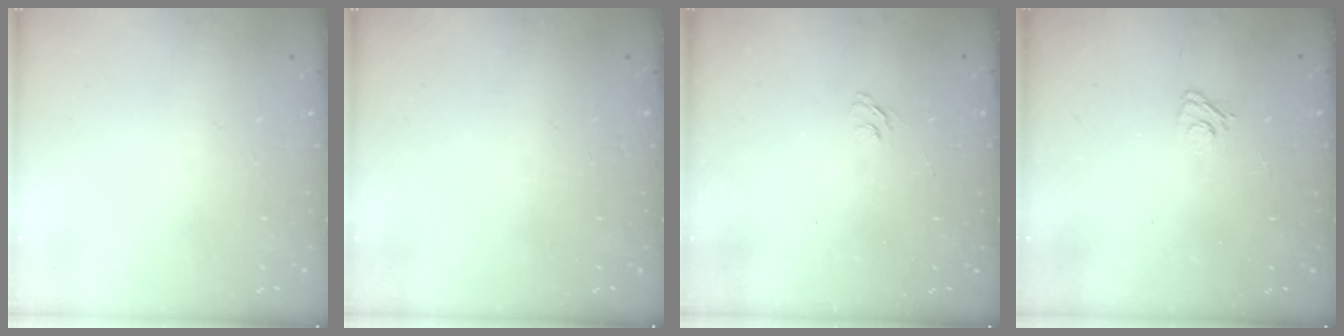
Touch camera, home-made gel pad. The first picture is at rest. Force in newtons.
{"total": 0.0}
{"total": 3.1, "press": 2.8, "slide": 1.3}
{"total": 2.9, "press": 2.6, "slide": 1.2}